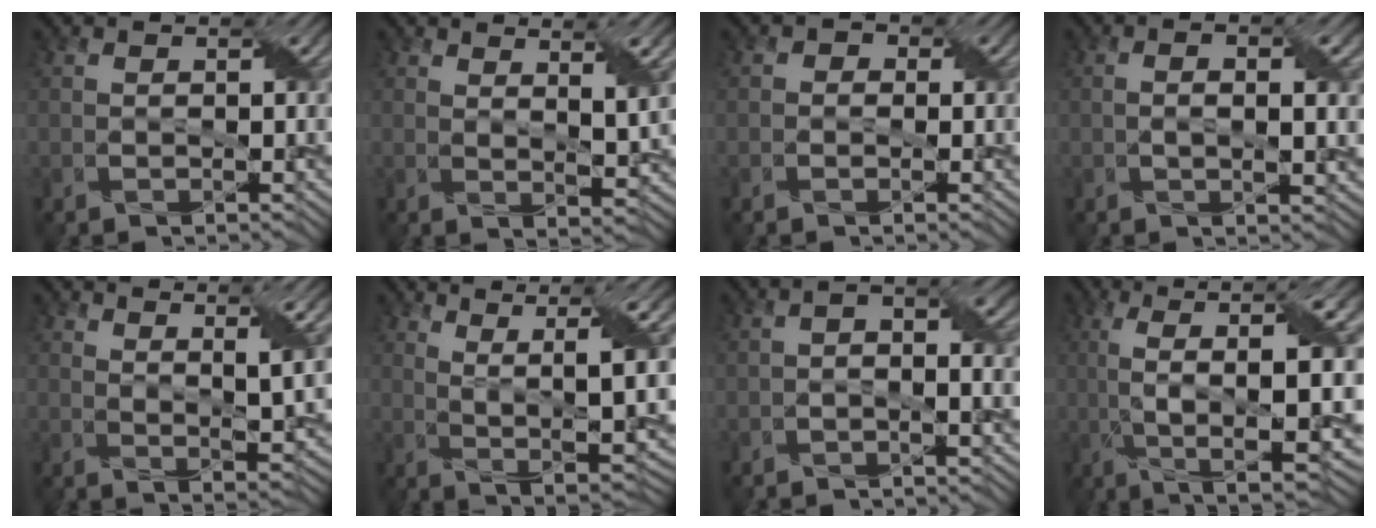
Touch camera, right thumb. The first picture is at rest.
{"total": 5.2, "force": [3.0, 0.8, 4.1], "torque": [-0.078, 0.003, 0.058]}
{"total": 1.4, "force": [0.0, 1.3, 0.4], "torque": [-0.001, 0.004, -0.013]}
{"total": 4.5, "force": [0.5, 1.8, 4.1], "torque": [-0.072, -0.001, 0.011]}
{"total": 6.8, "force": [3.6, 1.1, 5.7], "torque": [-0.098, 0.004, 0.067]}
{"total": 10.4, "force": [4.7, 2.1, 9.1], "torque": [-0.172, 0.010, 0.086]}
{"total": 3.7, "force": [-0.2, 1.4, 3.4], "torque": [-0.064, 0.004, -0.010]}
{"total": 14.2, "force": [0.4, 3.7, 13.7], "torque": [-0.248, 0.014, 0.023]}